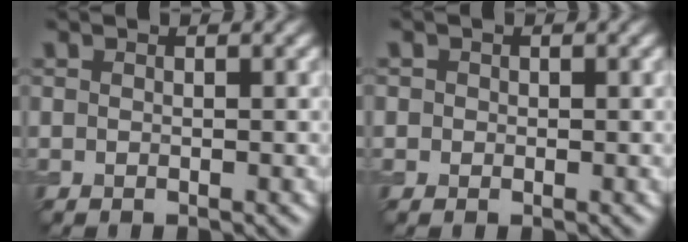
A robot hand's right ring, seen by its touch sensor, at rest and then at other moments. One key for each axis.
{"total": 0.9, "fx": 0.3, "fy": 0.8, "fz": 0.1, "tx": 0.003, "ty": -0.002, "tz": -0.003}